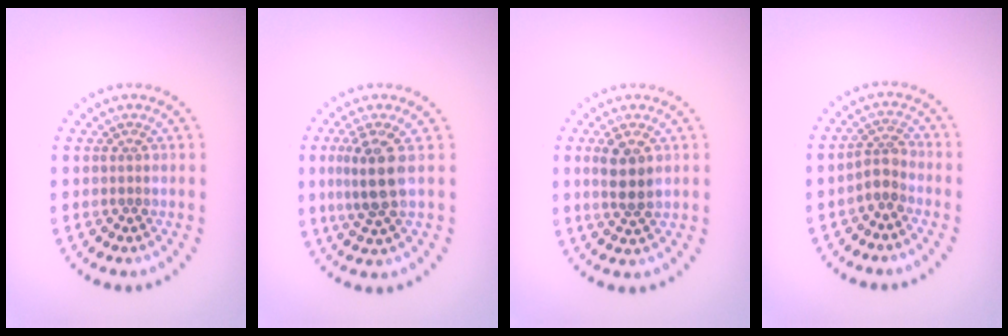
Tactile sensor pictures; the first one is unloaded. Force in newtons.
{"total": 3.6, "press": 3.2, "slide": 1.5}
{"total": 2.8, "press": 2.6, "slide": 0.8}
{"total": 2.0, "press": 1.4, "slide": 1.3}